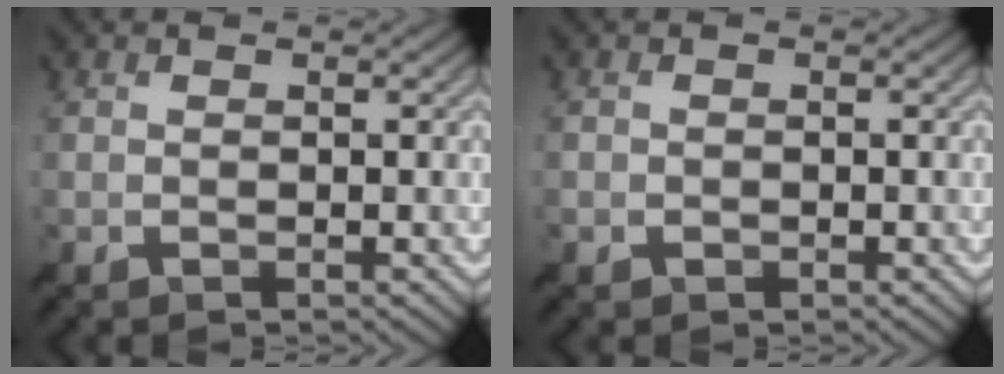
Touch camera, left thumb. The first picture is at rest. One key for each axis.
{"total": 1.0, "fx": -0.5, "fy": 0.9, "fz": 0.0, "tx": 0.004, "ty": -0.004, "tz": -0.012}